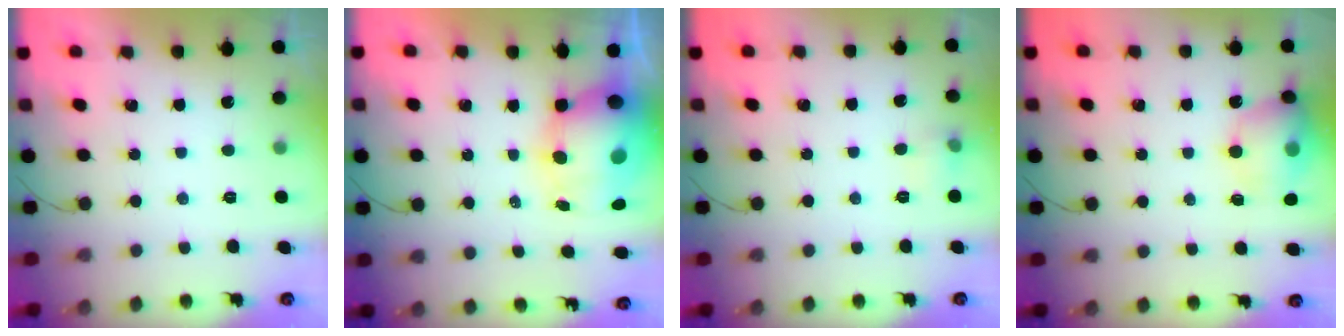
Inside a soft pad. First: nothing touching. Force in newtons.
{"total": 14.4, "press": 14.0, "slide": 3.7}
{"total": 5.3, "press": 5.1, "slide": 1.5}
{"total": 13.3, "press": 13.1, "slide": 2.2}